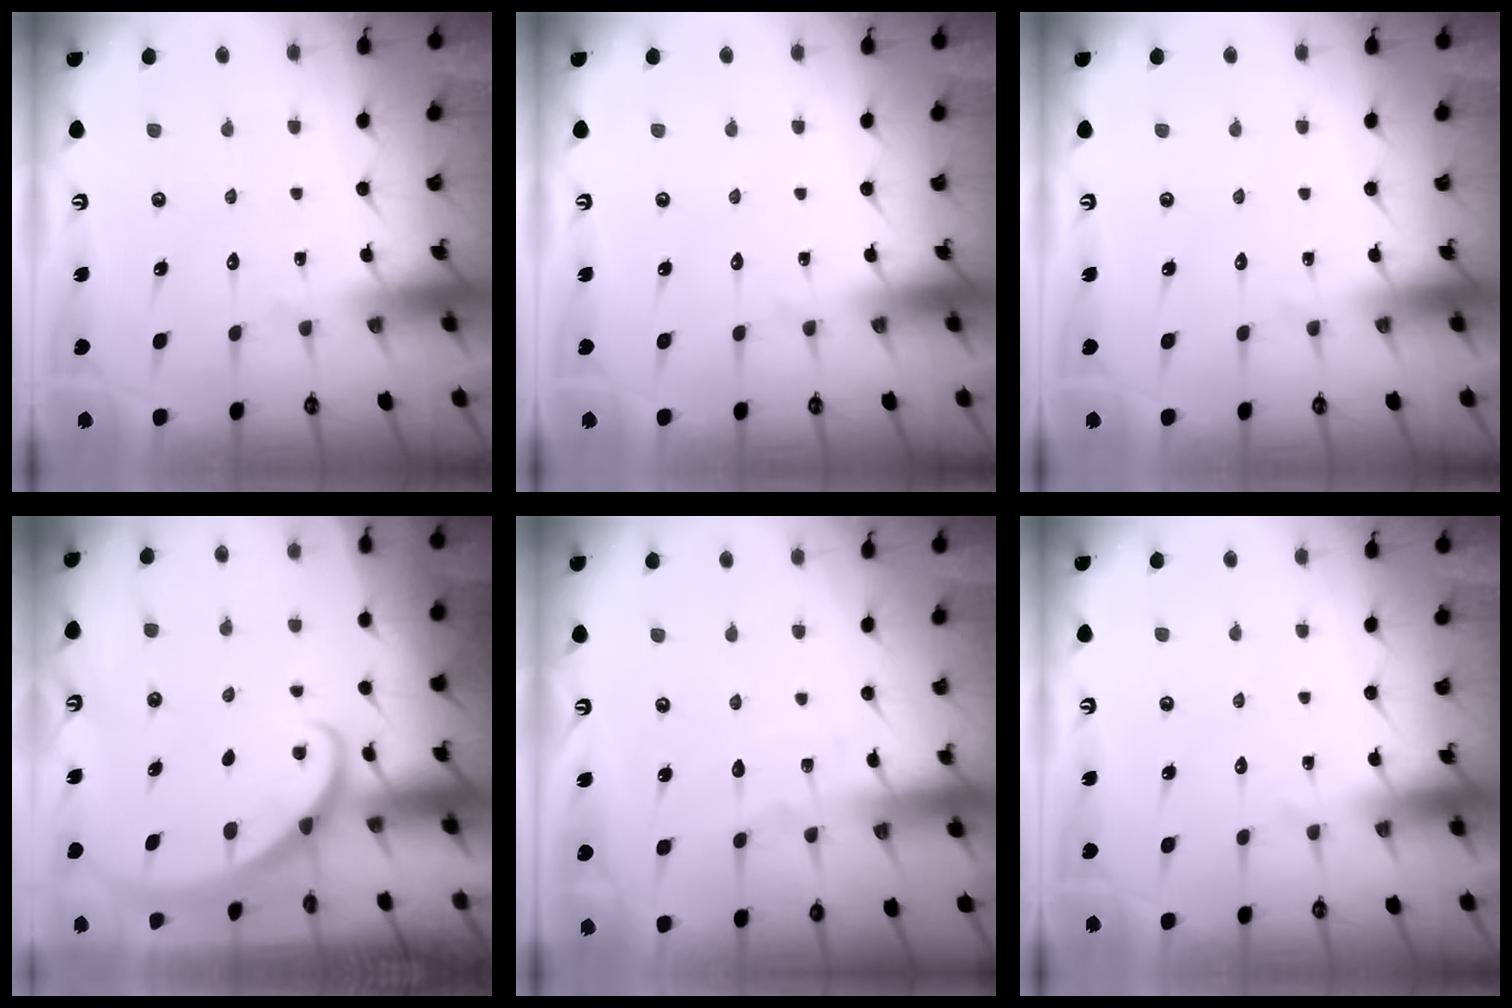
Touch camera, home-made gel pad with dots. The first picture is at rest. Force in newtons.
{"total": 0.0}
{"total": 0.0}
{"total": 1.8, "press": 1.8, "slide": 0.1}
{"total": 2.8, "press": 2.8, "slide": 0.4}
{"total": 0.0}